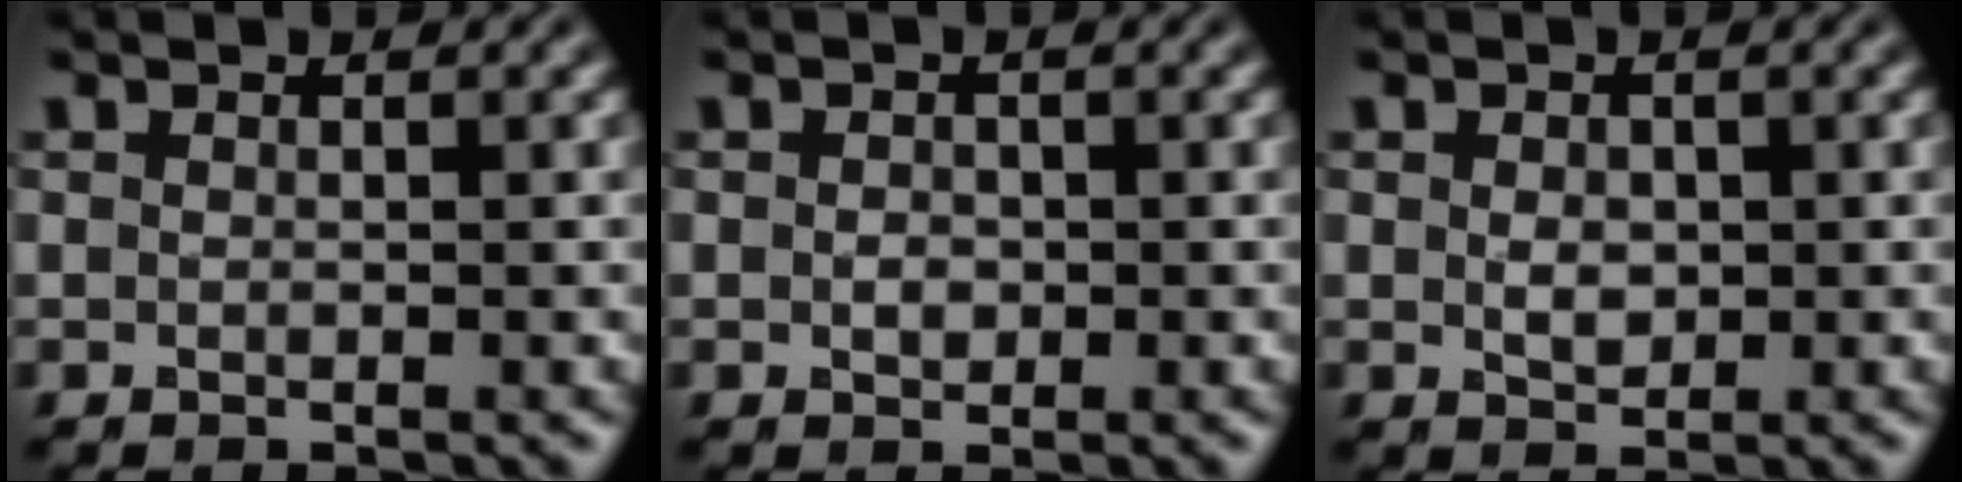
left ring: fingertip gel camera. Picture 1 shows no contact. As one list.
[{"total": 1.1, "force": [-0.1, 0.9, 0.7], "torque": [-0.013, -0.003, -0.002]}, {"total": 1.6, "force": [0.1, 1.2, 1.1], "torque": [-0.022, -0.003, 0.003]}]